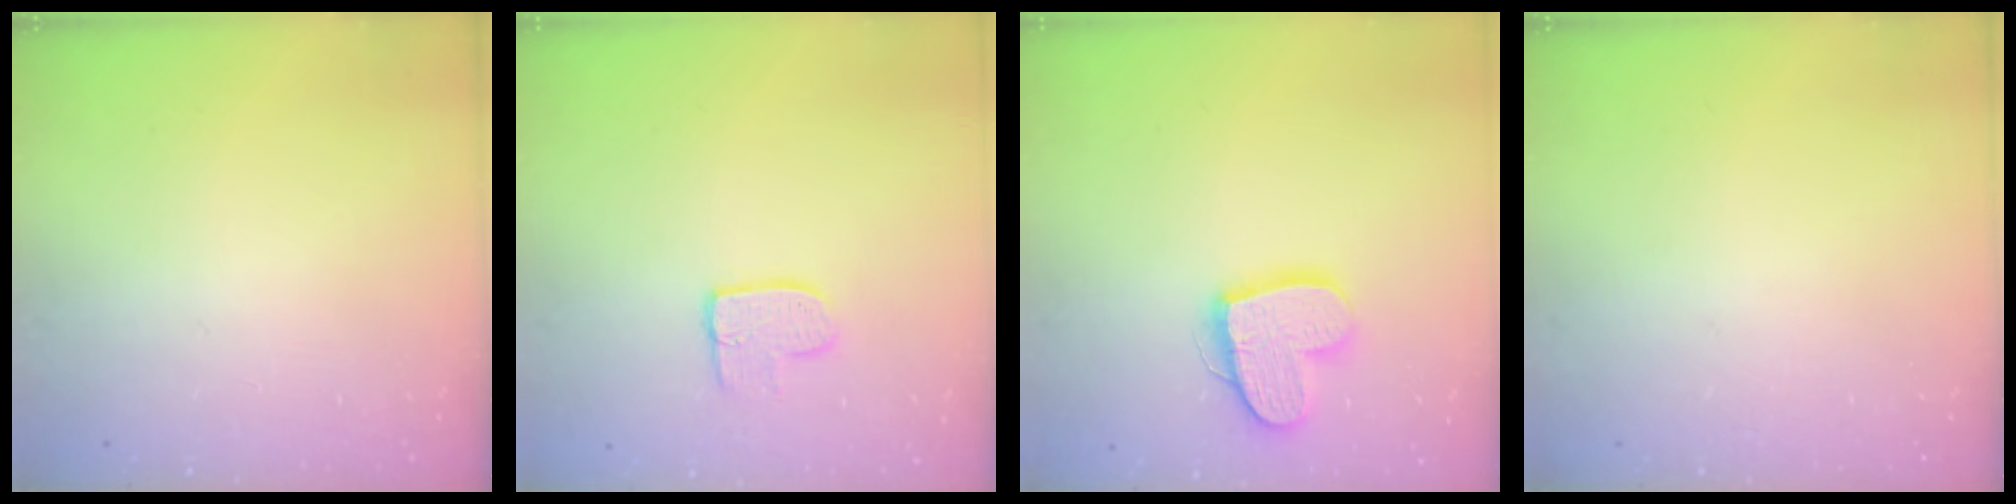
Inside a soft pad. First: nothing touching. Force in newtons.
{"total": 7.9, "press": 7.9, "slide": 0.5}
{"total": 15.0, "press": 15.0, "slide": 1.1}
{"total": 0.0}